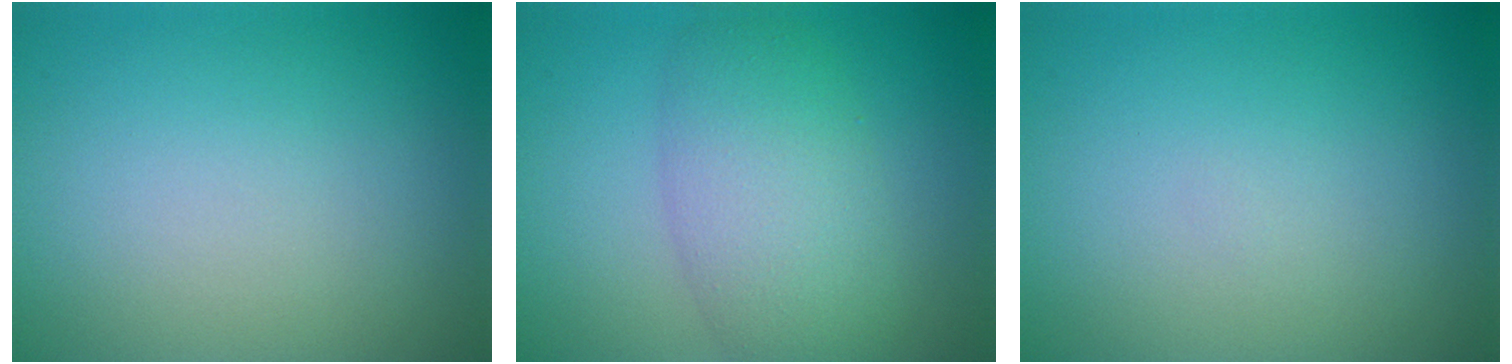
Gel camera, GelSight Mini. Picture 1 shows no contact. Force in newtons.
{"total": 5.6, "press": 5.6, "slide": 0.3}
{"total": 0.0}